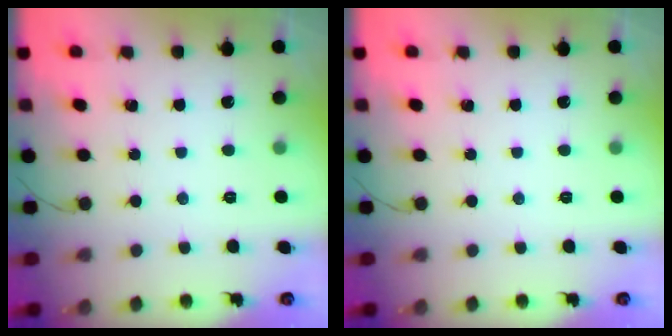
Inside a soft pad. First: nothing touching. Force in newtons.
{"total": 0.0}